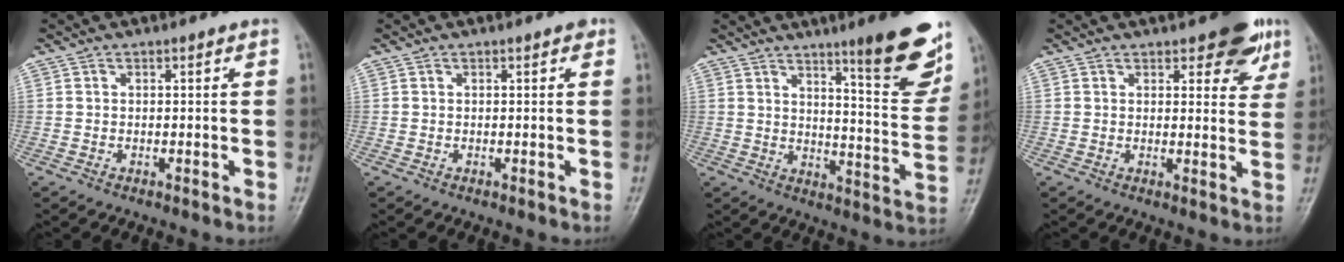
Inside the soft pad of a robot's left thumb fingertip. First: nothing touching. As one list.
[{"total": 0.9, "force": [0.3, 0.4, 0.7], "torque": [-0.006, 0.001, 0.002]}, {"total": 15.7, "force": [9.9, 2.5, 11.9], "torque": [-0.128, -0.070, 0.145]}, {"total": 7.9, "force": [4.6, 3.4, 5.4], "torque": [-0.037, -0.018, 0.054]}]